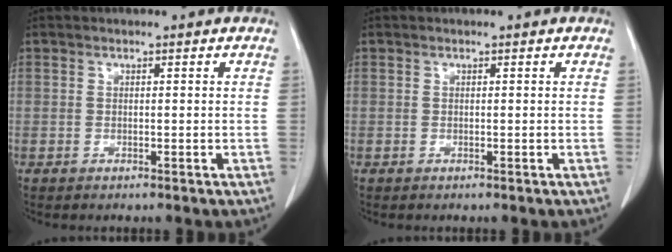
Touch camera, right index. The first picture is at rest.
{"total": 0.0}